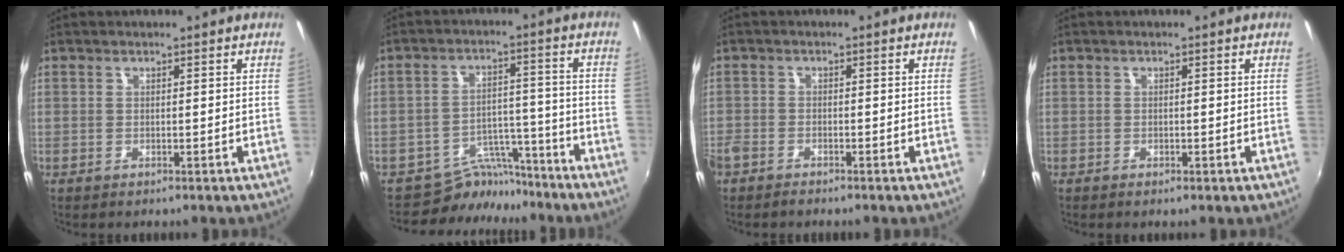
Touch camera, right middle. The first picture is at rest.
{"total": 8.0, "force": [-7.4, 3.2, -0.4], "torque": [0.002, 0.031, -0.120]}
{"total": 3.4, "force": [-2.8, 1.5, 1.2], "torque": [-0.034, -0.010, -0.056]}
{"total": 0.9, "force": [-0.6, 0.5, 0.5], "torque": [-0.009, -0.004, -0.010]}